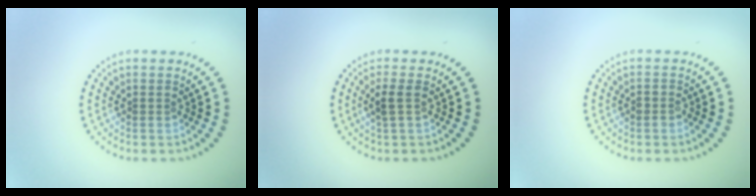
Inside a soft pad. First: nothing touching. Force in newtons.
{"total": 1.6, "press": 1.4, "slide": 0.8}
{"total": 0.9, "press": 0.9, "slide": 0.4}